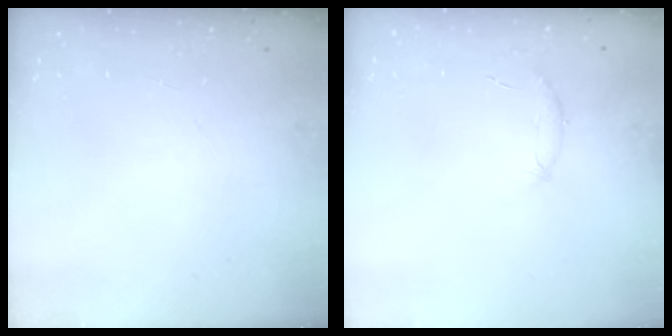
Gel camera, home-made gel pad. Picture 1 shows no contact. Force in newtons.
{"total": 6.1, "press": 5.9, "slide": 1.4}